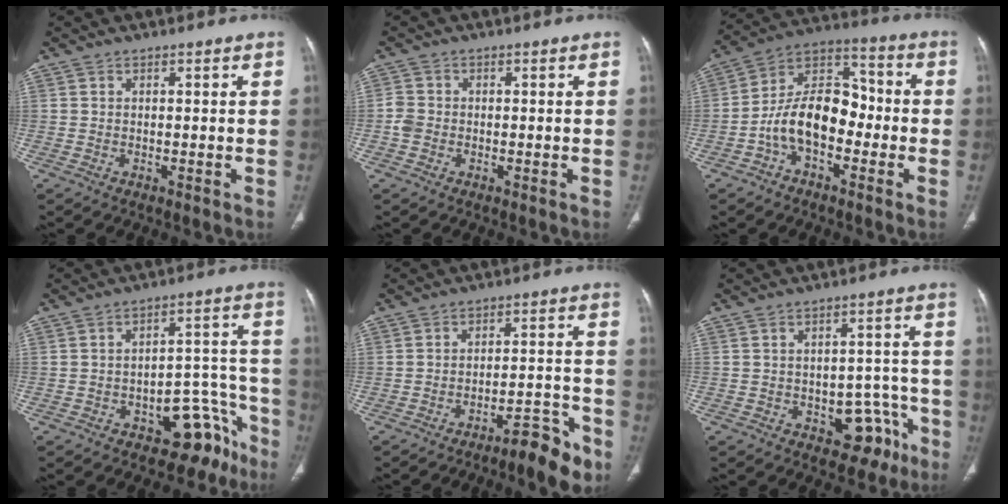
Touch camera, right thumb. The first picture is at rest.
{"total": 2.6, "force": [-0.7, 2.1, 1.2], "torque": [-0.022, 0.006, -0.018]}
{"total": 13.8, "force": [-3.7, 8.6, 10.1], "torque": [-0.156, 0.053, -0.074]}
{"total": 11.5, "force": [-7.3, 6.4, 6.2], "torque": [-0.023, 0.085, -0.096]}
{"total": 8.7, "force": [-5.9, 2.2, 6.0], "torque": [-0.072, 0.051, -0.083]}
{"total": 8.9, "force": [-4.4, 5.6, 5.2], "torque": [-0.024, 0.044, -0.047]}